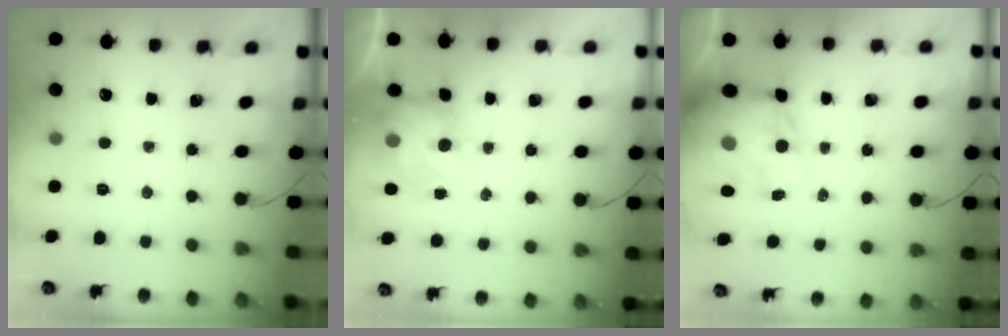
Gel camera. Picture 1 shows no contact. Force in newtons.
{"total": 6.2, "press": 6.1, "slide": 1.4}
{"total": 14.3, "press": 13.8, "slide": 3.7}